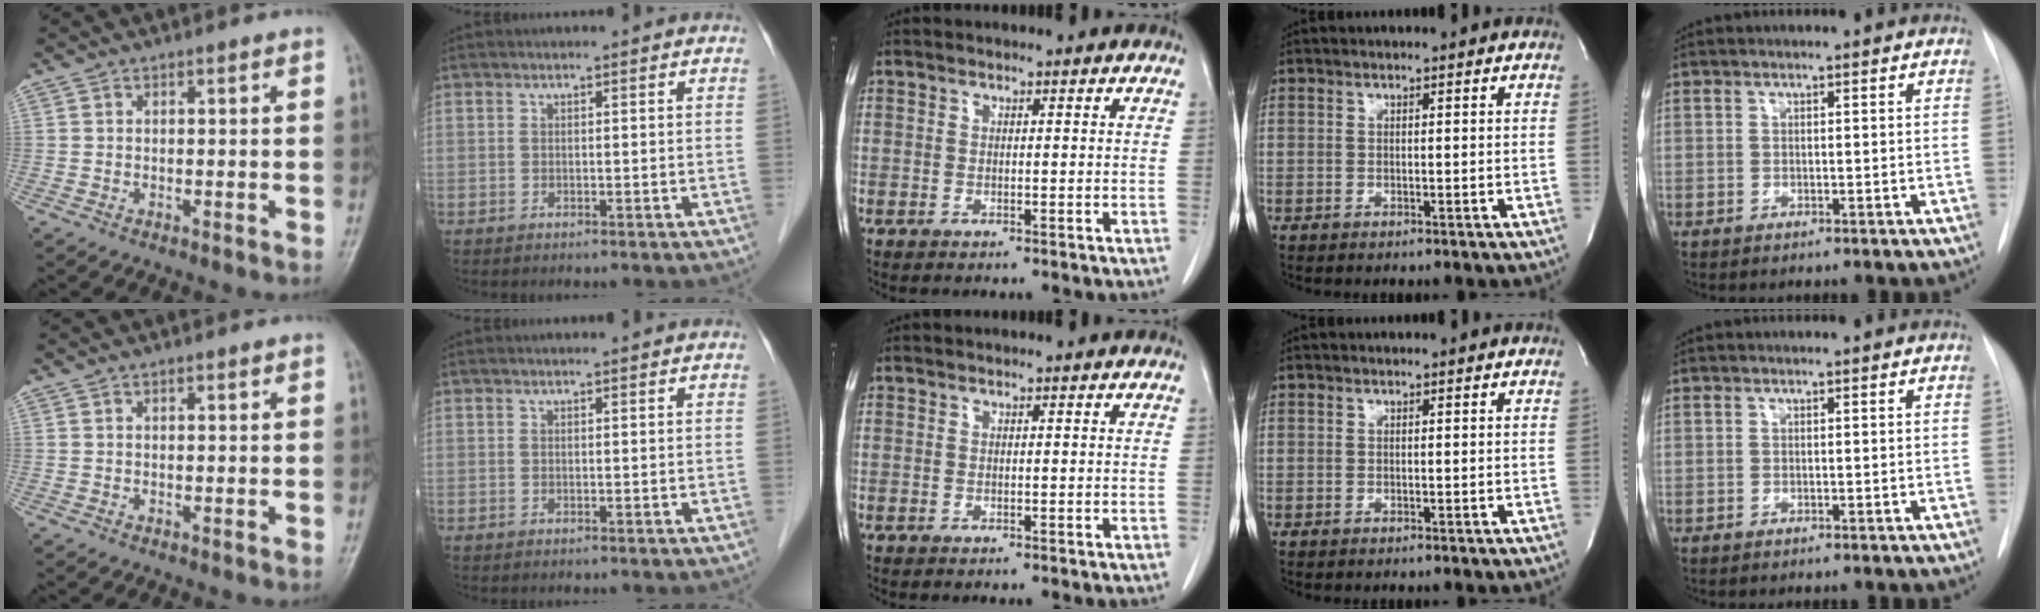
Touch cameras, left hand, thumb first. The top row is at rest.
{"thumb": {"total": 0.9, "force": [0.6, 0.3, 0.6], "torque": [-0.009, -0.001, 0.010]}, "index": {"total": 1.3, "force": [1.2, 0.0, 0.4], "torque": [-0.008, 0.010, 0.018]}}